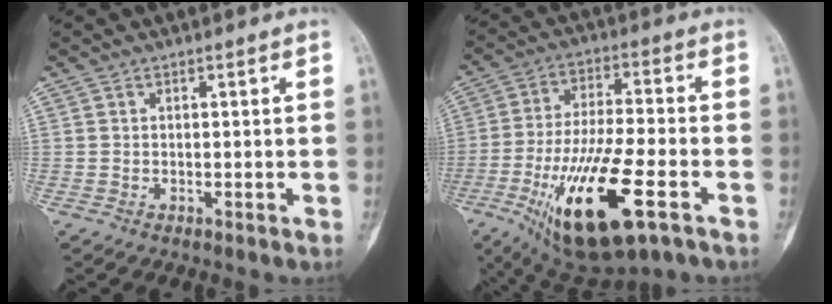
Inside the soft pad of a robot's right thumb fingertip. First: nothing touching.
{"total": 21.7, "force": [-9.0, 7.0, 18.5], "torque": [-0.372, 0.008, -0.144]}